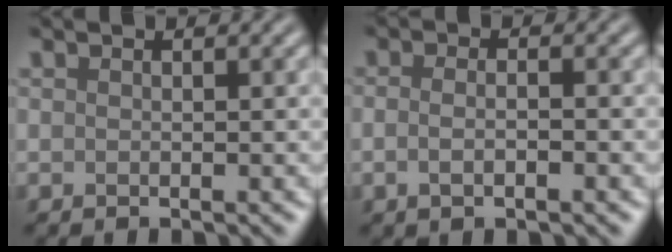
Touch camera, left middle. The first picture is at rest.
{"total": 2.8, "force": [-0.5, 1.3, 2.4], "torque": [-0.024, -0.002, -0.015]}